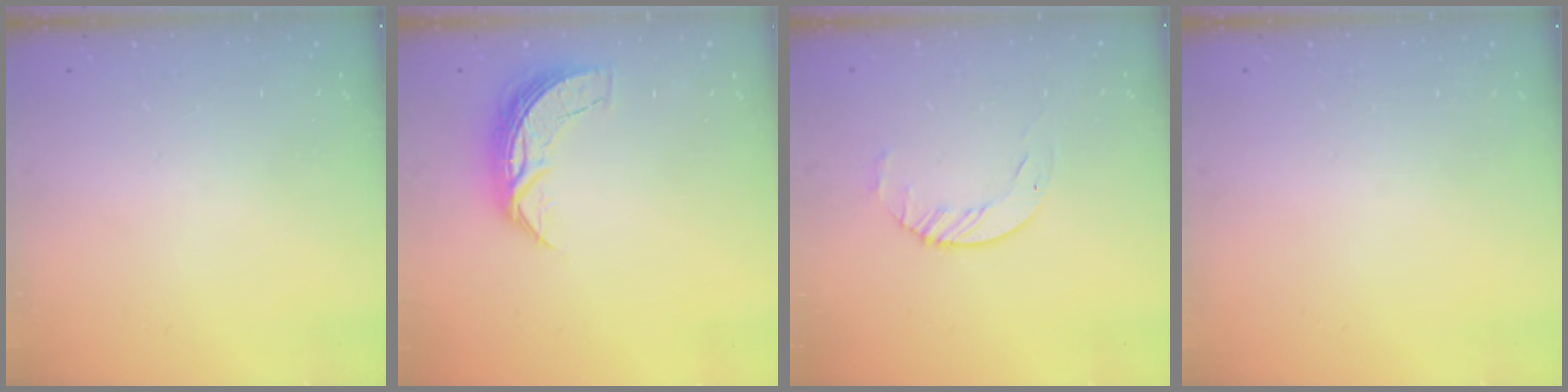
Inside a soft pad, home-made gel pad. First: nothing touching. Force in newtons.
{"total": 7.1, "press": 7.1, "slide": 0.4}
{"total": 3.4, "press": 3.4, "slide": 0.4}
{"total": 0.0}